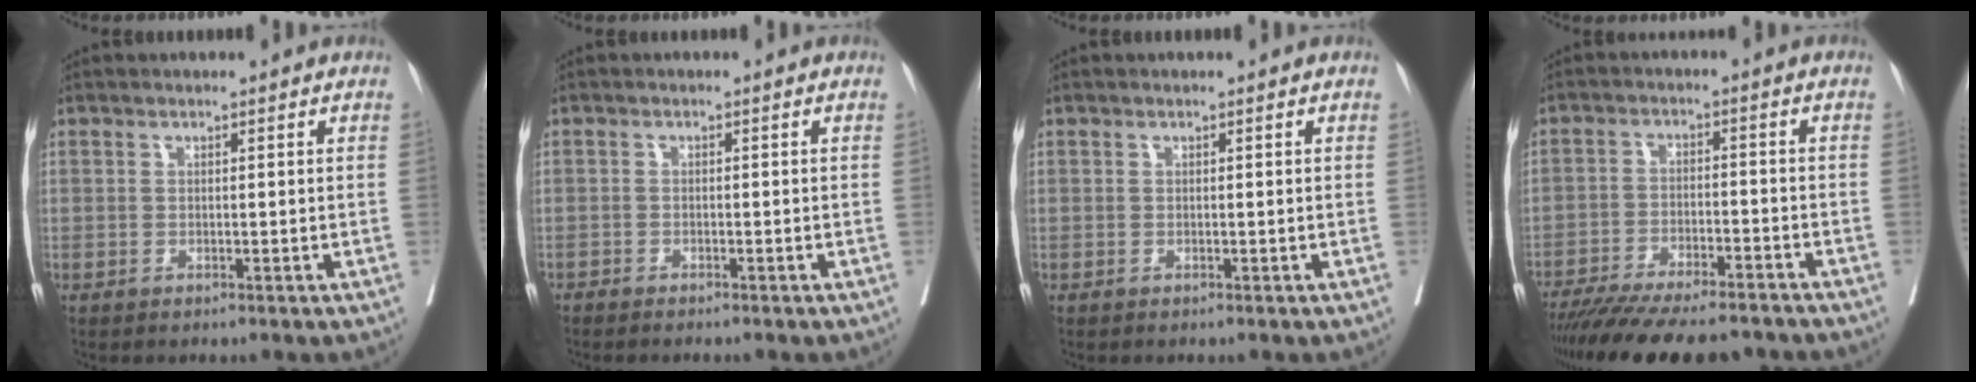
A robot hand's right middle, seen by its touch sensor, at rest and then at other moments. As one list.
[{"total": 1.7, "force": [-1.6, 0.2, 0.6], "torque": [-0.011, -0.001, -0.025]}, {"total": 0.0}, {"total": 18.0, "force": [-15.8, 3.0, 8.1], "torque": [-0.141, -0.026, -0.233]}]